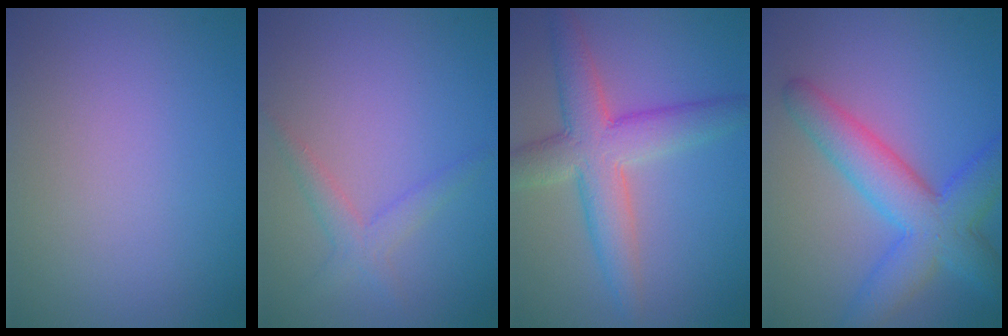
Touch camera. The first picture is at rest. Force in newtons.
{"total": 2.0, "press": 2.0, "slide": 0.2}
{"total": 6.3, "press": 6.3, "slide": 0.1}
{"total": 6.8, "press": 6.8, "slide": 0.2}